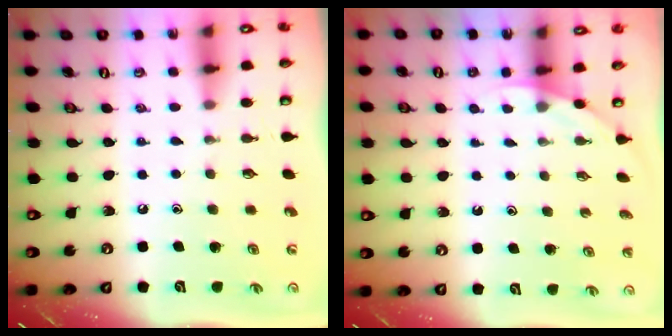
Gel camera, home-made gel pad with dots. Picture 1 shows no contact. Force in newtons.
{"total": 2.6, "press": 2.6, "slide": 0.1}